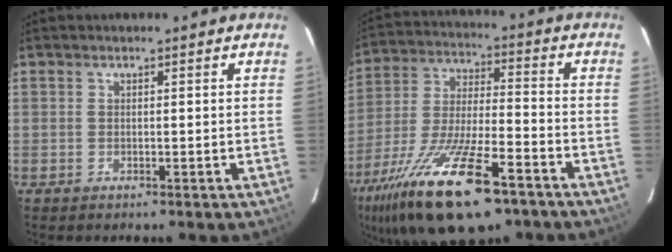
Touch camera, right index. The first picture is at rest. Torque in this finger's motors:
{"motor_torque": [1.26, -0.88, 1.05, 0.21]}